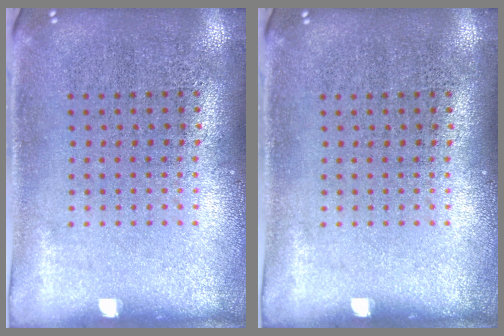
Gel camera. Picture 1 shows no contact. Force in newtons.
{"total": 0.0}